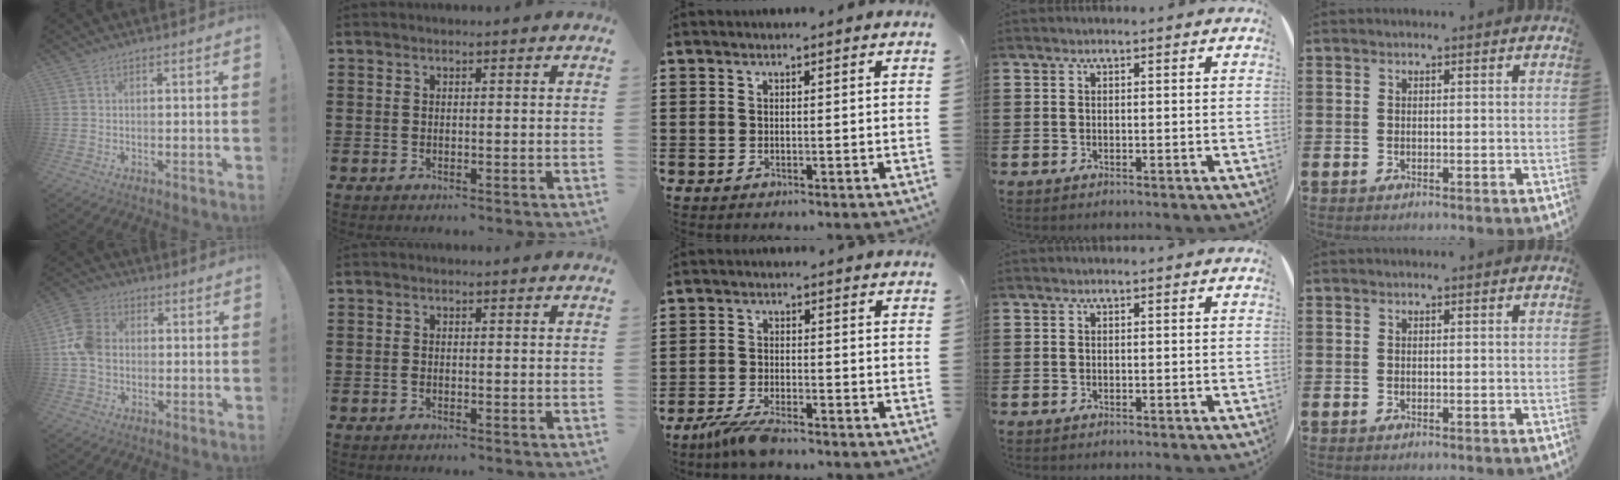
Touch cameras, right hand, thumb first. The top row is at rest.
{"thumb": {"total": 10.5, "force": [-0.3, 8.2, 6.4], "torque": [-0.125, 0.014, -0.002]}, "index": {"total": 0.5, "force": [-0.3, 0.2, 0.4], "torque": [-0.010, -0.004, -0.006]}, "middle": {"total": 4.6, "force": [-3.8, 0.8, 2.5], "torque": [-0.068, -0.011, -0.078]}}